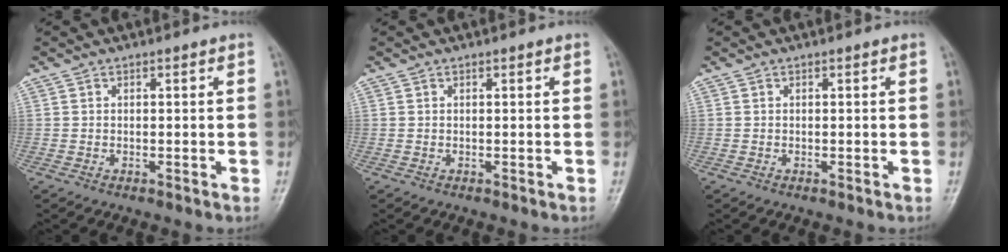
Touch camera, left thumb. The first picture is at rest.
{"total": 0.0}
{"total": 0.0}